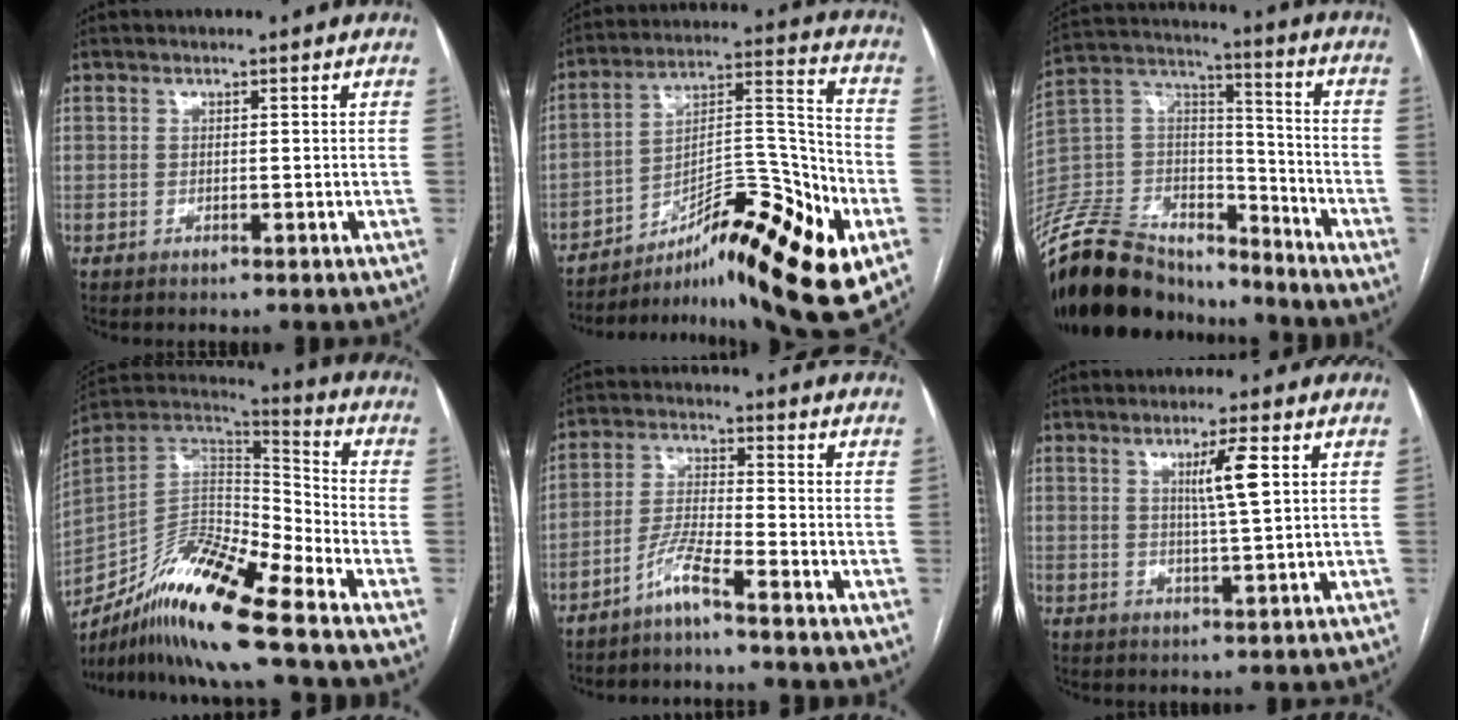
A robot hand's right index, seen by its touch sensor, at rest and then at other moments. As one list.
[{"total": 23.0, "force": [-12.5, 3.2, 19.0], "torque": [-0.252, 0.011, -0.190]}, {"total": 24.7, "force": [-20.9, 8.9, 9.6], "torque": [-0.243, 0.009, -0.364]}, {"total": 17.1, "force": [-12.2, 1.6, 11.9], "torque": [-0.224, 0.005, -0.220]}, {"total": 4.9, "force": [-3.8, -0.5, 3.1], "torque": [-0.071, -0.008, -0.083]}, {"total": 5.1, "force": [1.7, -0.3, 4.8], "torque": [-0.080, -0.003, 0.029]}]